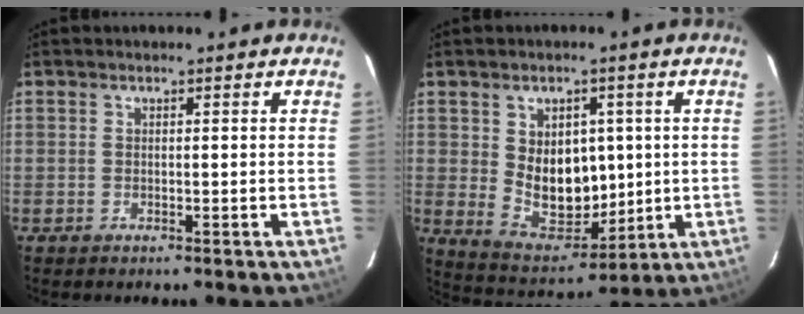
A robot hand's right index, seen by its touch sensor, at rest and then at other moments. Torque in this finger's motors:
{"motor_torque": [0.40, -0.08, 0.36, 0.08]}